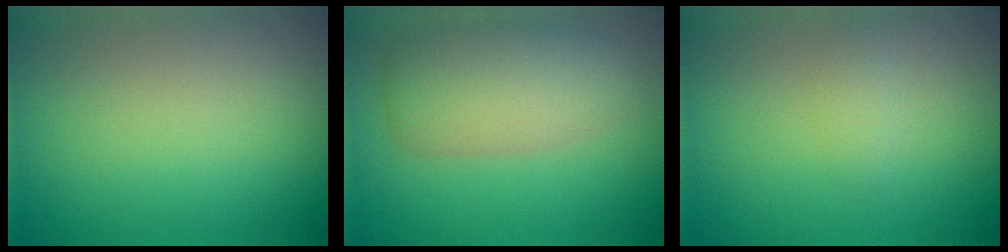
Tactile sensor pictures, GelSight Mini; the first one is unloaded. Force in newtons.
{"total": 5.6, "press": 5.6, "slide": 0.3}
{"total": 1.1, "press": 1.1, "slide": 0.0}